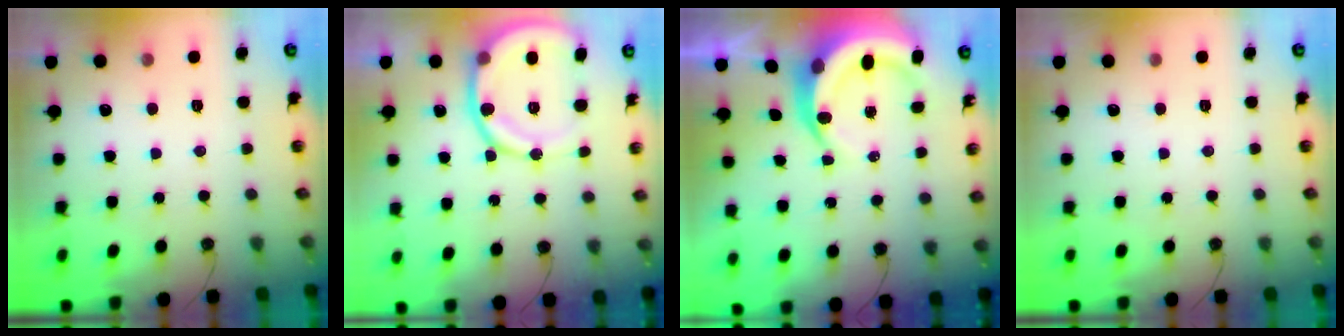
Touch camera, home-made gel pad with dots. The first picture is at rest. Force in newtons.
{"total": 15.3, "press": 14.9, "slide": 3.1}
{"total": 8.7, "press": 8.6, "slide": 1.3}
{"total": 0.0}